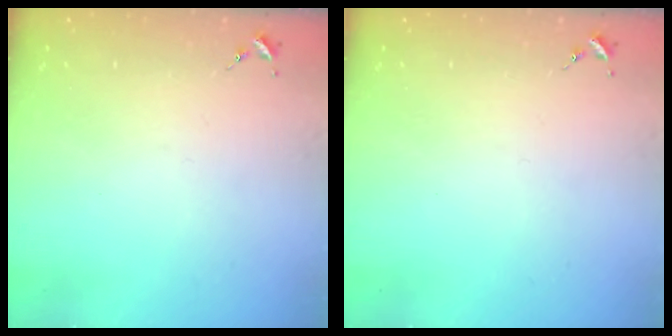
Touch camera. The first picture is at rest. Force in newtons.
{"total": 0.0}